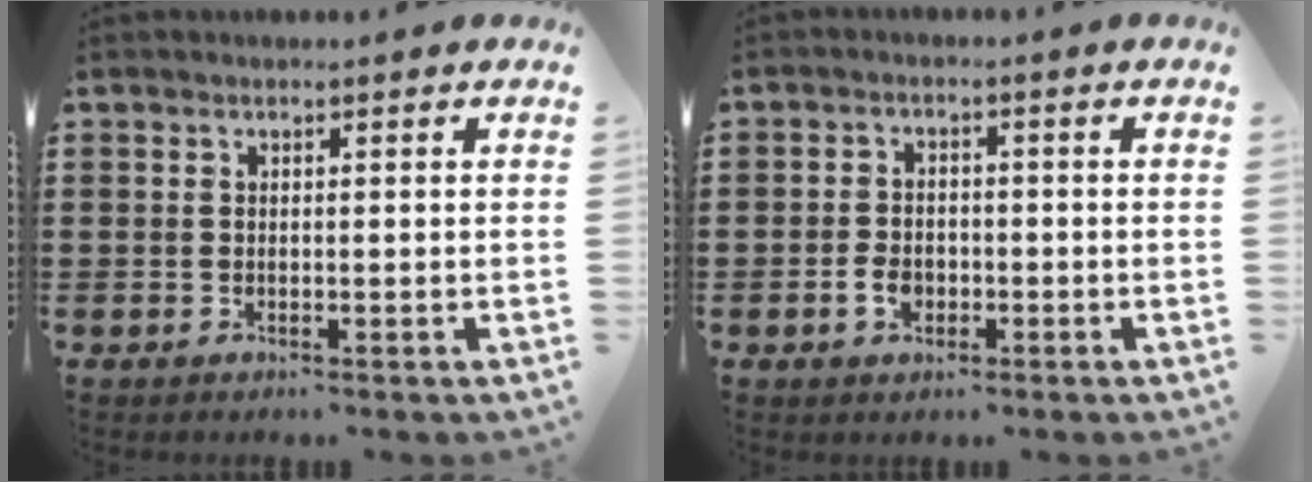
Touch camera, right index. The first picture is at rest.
{"total": 3.2, "force": [-1.2, 2.3, 1.9], "torque": [-0.037, 0.001, -0.022]}